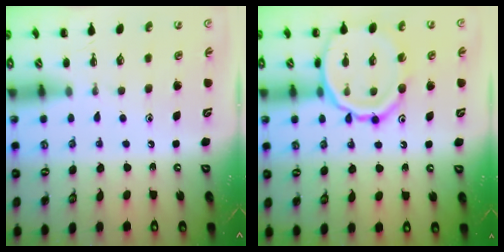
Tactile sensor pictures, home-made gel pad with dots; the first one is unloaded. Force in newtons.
{"total": 16.0, "press": 16.0, "slide": 1.3}